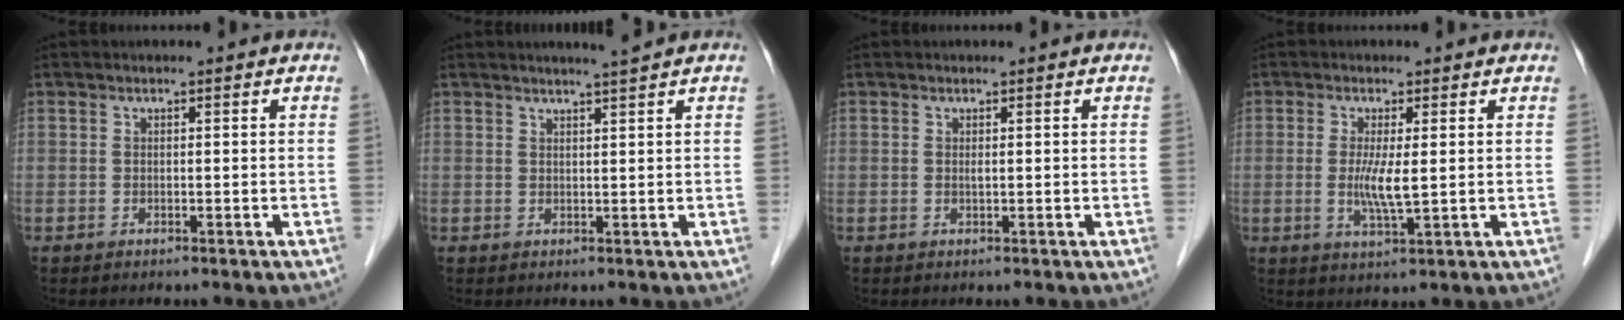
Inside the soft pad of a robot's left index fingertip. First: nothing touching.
{"total": 2.5, "force": [2.1, -0.8, 1.0], "torque": [-0.012, -0.003, 0.034]}
{"total": 0.5, "force": [0.2, 0.0, 0.5], "torque": [-0.013, -0.001, 0.004]}
{"total": 4.2, "force": [0.1, 0.2, 4.2], "torque": [-0.090, -0.011, 0.006]}